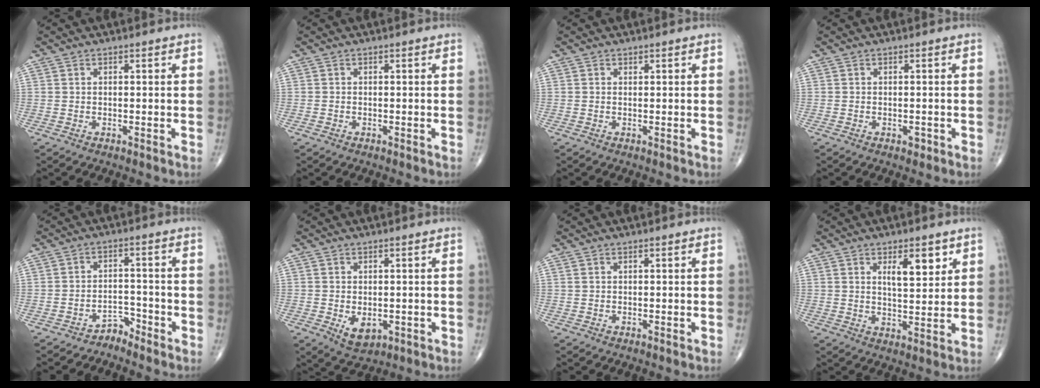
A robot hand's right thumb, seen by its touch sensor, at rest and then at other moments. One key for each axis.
{"total": 0.0}
{"total": 0.0}
{"total": 0.8, "fx": -0.4, "fy": 0.5, "fz": 0.5, "tx": -0.005, "ty": -0.001, "tz": -0.006}
{"total": 2.9, "fx": -2.7, "fy": 0.9, "fz": -0.5, "tx": 0.021, "ty": 0.031, "tz": -0.044}
{"total": 4.4, "fx": -0.9, "fy": 2.8, "fz": 3.2, "tx": -0.040, "ty": -0.008, "tz": -0.001}
{"total": 0.0}
{"total": 6.9, "fx": 3.3, "fy": 2.5, "fz": 5.4, "tx": -0.071, "ty": -0.025, "tz": 0.055}